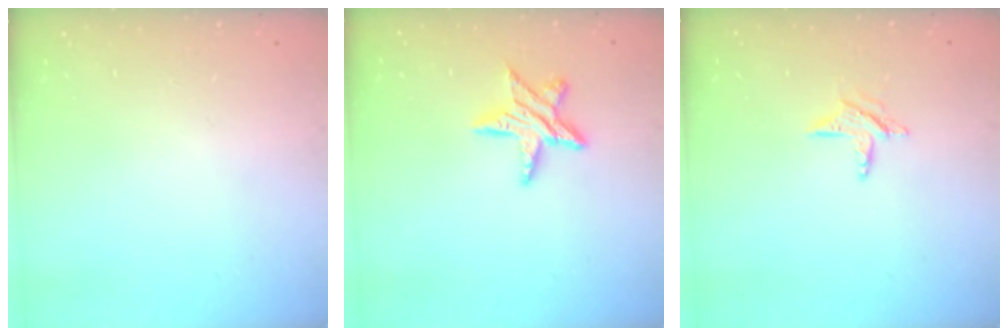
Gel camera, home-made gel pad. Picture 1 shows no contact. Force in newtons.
{"total": 10.6, "press": 10.6, "slide": 0.7}
{"total": 6.2, "press": 6.1, "slide": 0.7}